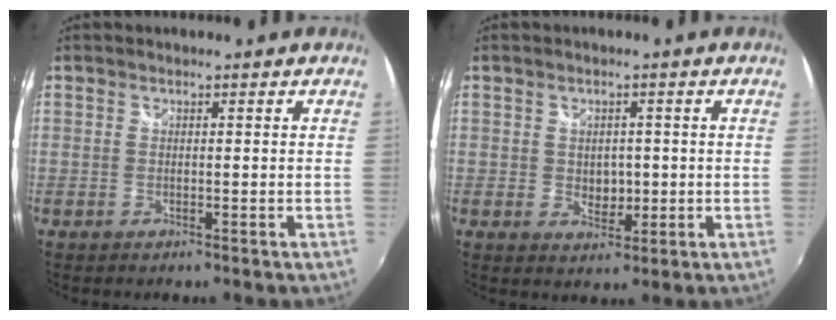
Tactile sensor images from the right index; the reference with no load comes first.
{"total": 3.9, "force": [0.0, 3.0, 2.5], "torque": [-0.037, -0.002, 0.002]}